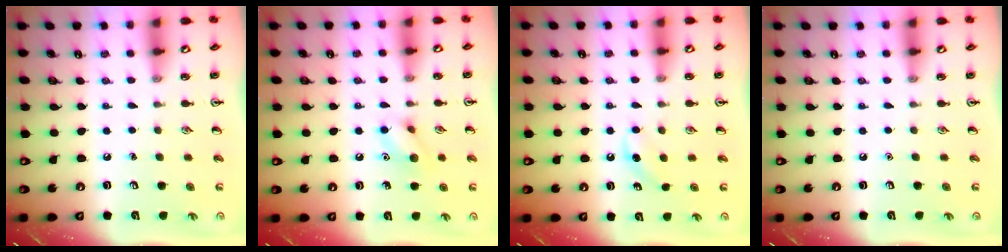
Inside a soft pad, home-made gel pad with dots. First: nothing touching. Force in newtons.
{"total": 8.3, "press": 8.3, "slide": 0.5}
{"total": 5.0, "press": 4.6, "slide": 1.9}
{"total": 0.0}